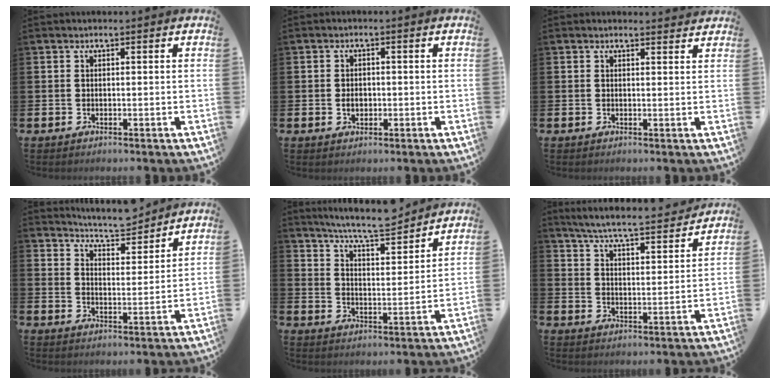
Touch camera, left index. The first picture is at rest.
{"total": 1.9, "force": [-0.2, 1.4, 1.2], "torque": [-0.013, 0.003, -0.008]}
{"total": 1.5, "force": [1.5, 0.2, 0.0], "torque": [0.009, -0.007, 0.025]}
{"total": 6.2, "force": [6.1, 0.6, 0.7], "torque": [-0.035, -0.042, 0.108]}
{"total": 7.7, "force": [7.4, 0.4, 2.2], "torque": [-0.066, -0.048, 0.129]}
{"total": 6.5, "force": [6.1, 0.2, 2.1], "torque": [-0.067, -0.046, 0.103]}